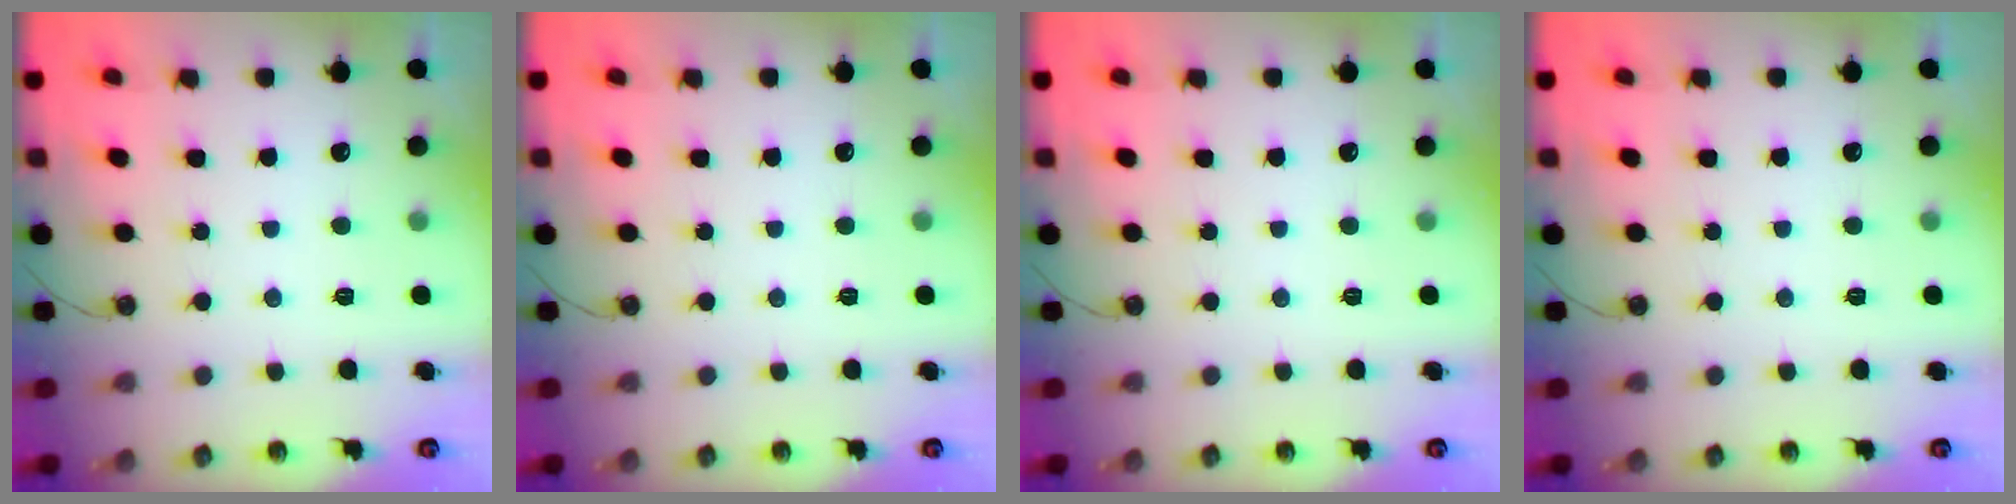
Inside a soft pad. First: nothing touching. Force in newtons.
{"total": 0.0}
{"total": 0.0}
{"total": 0.0}